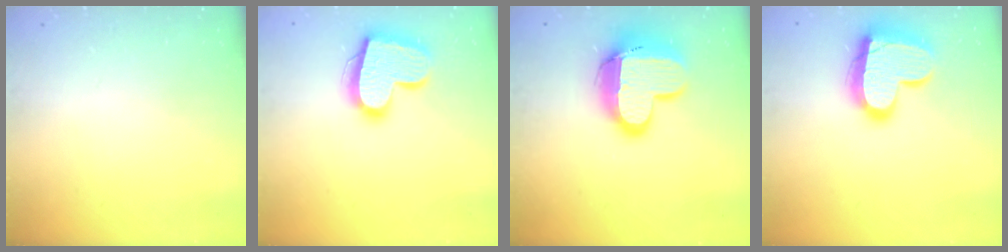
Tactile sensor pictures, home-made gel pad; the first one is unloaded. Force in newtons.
{"total": 17.6, "press": 17.6, "slide": 1.4}
{"total": 15.3, "press": 15.2, "slide": 1.2}
{"total": 17.6, "press": 17.6, "slide": 1.2}